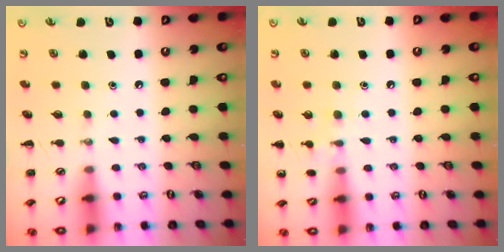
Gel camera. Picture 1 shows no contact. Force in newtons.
{"total": 7.5, "press": 7.2, "slide": 1.9}